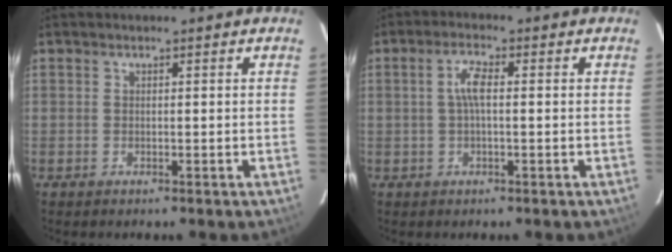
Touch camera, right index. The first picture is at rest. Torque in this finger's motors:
{"motor_torque": [0.29, 0.04, 0.19, 0.08]}